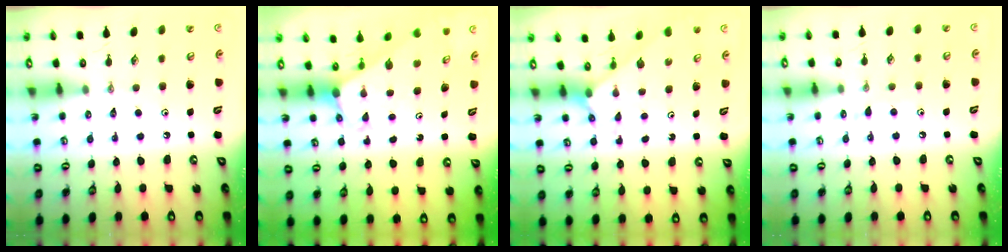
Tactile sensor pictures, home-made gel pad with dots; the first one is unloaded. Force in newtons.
{"total": 2.9, "press": 2.9, "slide": 0.1}
{"total": 2.2, "press": 2.2, "slide": 0.2}
{"total": 5.4, "press": 5.4, "slide": 0.5}